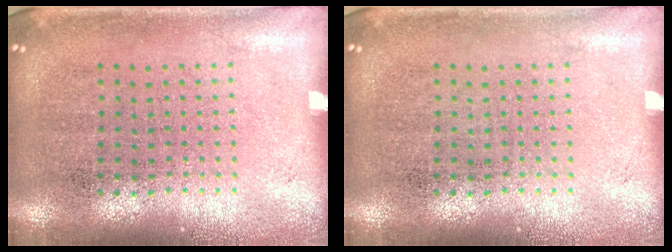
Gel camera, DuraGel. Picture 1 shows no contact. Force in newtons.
{"total": 0.0}